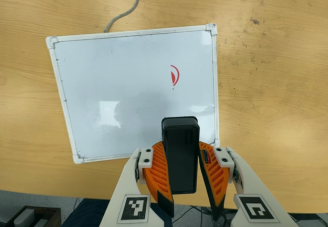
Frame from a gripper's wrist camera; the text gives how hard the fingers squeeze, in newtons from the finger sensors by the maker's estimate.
{"total": 10.4, "left": 9.5, "right": 11.3}